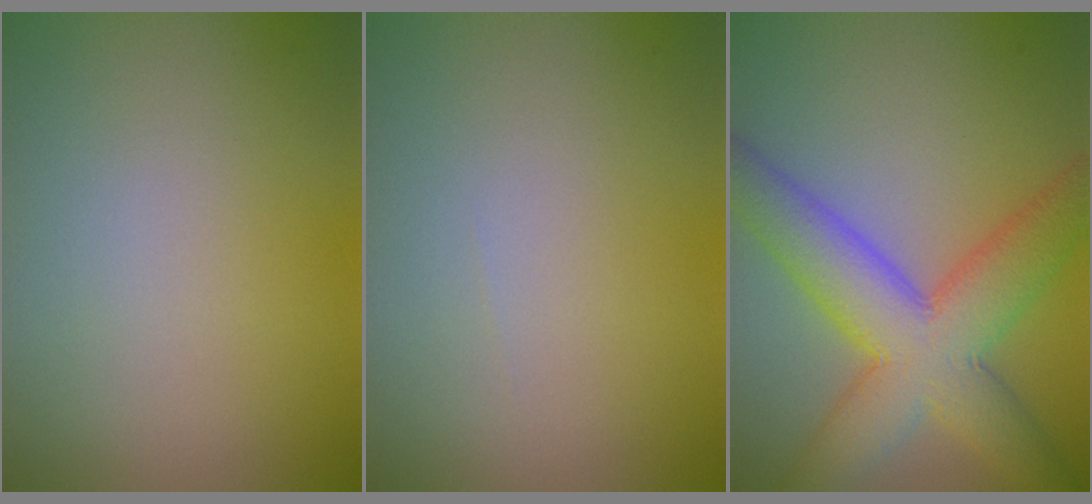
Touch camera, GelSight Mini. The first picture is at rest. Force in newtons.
{"total": 0.0}
{"total": 9.5, "press": 9.5, "slide": 0.4}